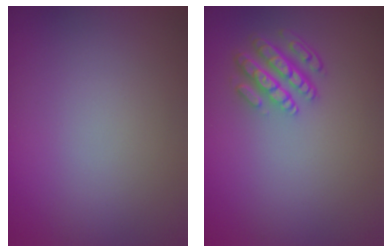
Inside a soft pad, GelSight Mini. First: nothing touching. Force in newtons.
{"total": 4.2, "press": 3.2, "slide": 2.8}